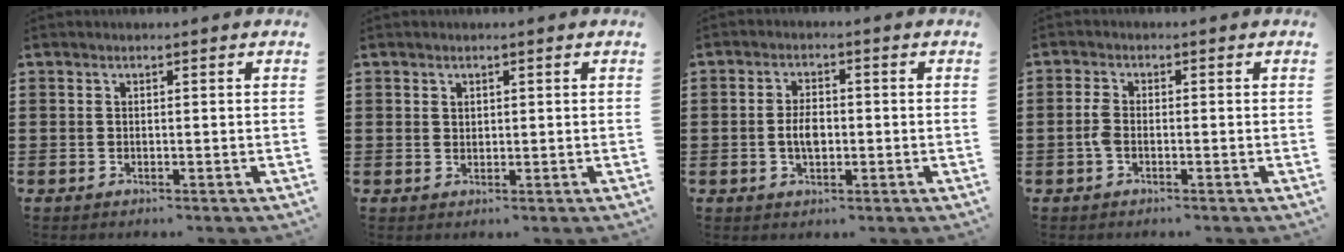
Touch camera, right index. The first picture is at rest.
{"total": 1.1, "force": [0.8, 0.7, 0.3], "torque": [-0.007, 0.002, 0.016]}
{"total": 4.0, "force": [-0.5, 2.0, 3.4], "torque": [-0.064, -0.002, -0.013]}
{"total": 2.4, "force": [-0.7, 1.2, 2.0], "torque": [-0.061, -0.007, -0.020]}